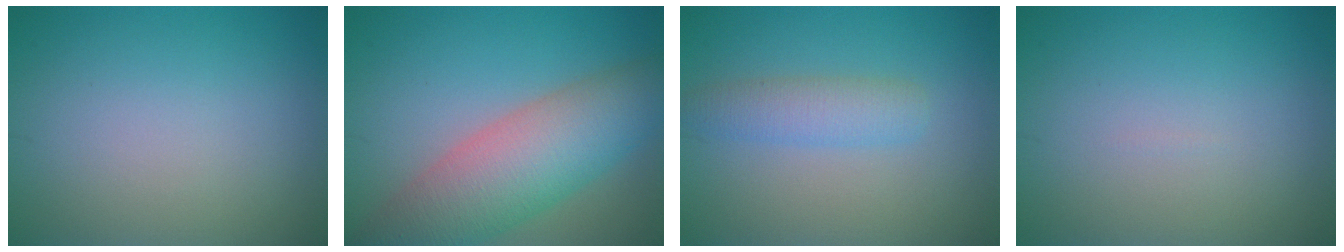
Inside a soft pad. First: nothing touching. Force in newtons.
{"total": 8.6, "press": 8.6, "slide": 0.3}
{"total": 2.8, "press": 2.8, "slide": 0.1}
{"total": 0.0}